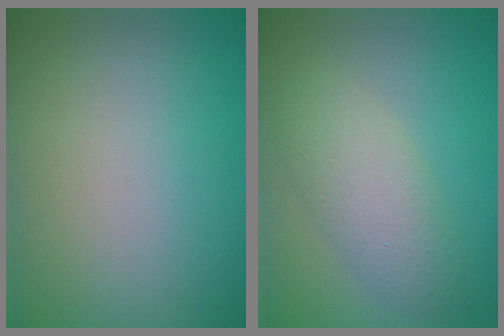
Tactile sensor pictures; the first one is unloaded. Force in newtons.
{"total": 3.8, "press": 3.8, "slide": 0.1}